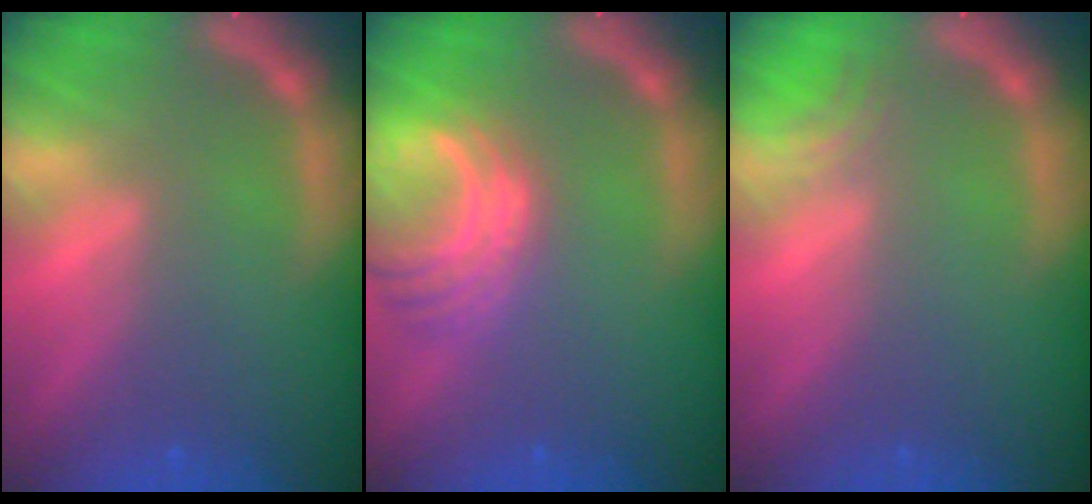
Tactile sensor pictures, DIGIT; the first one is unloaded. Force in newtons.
{"total": 6.0}
{"total": 1.5}